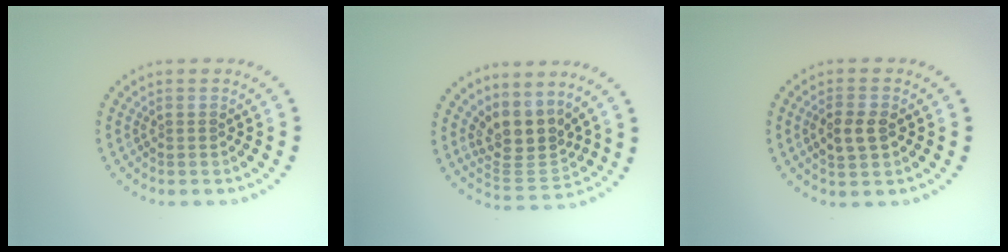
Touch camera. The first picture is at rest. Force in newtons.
{"total": 3.9, "press": 3.0, "slide": 2.6}
{"total": 2.7, "press": 2.6, "slide": 0.3}